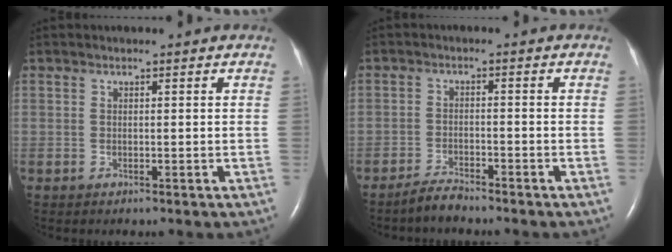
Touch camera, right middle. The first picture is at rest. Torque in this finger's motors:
{"motor_torque": [0.36, -0.38, -0.05, 0.00]}